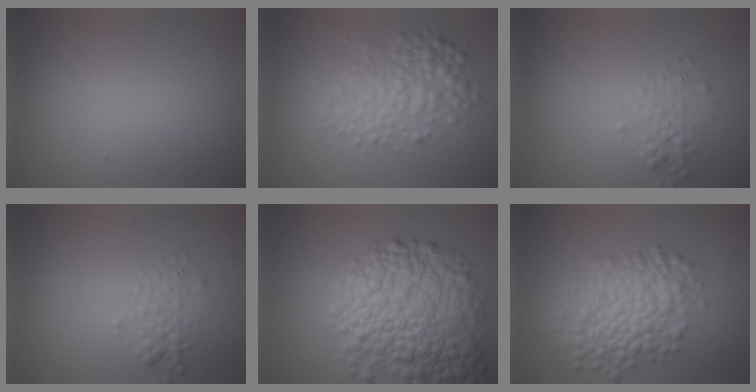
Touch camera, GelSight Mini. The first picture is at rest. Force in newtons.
{"total": 4.8, "press": 4.8, "slide": 0.1}
{"total": 1.7, "press": 1.7, "slide": 0.1}
{"total": 1.7, "press": 1.7, "slide": 0.1}
{"total": 10.3, "press": 10.3, "slide": 0.4}
{"total": 7.2, "press": 7.2, "slide": 0.2}